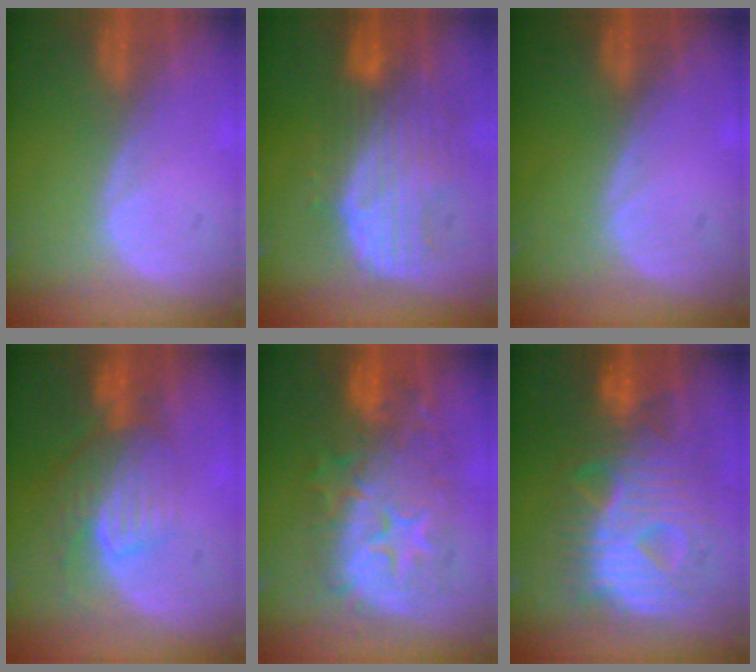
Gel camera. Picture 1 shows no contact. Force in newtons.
{"total": 10.2, "press": 8.9, "slide": 5.1}
{"total": 0.0}
{"total": 8.1, "press": 7.2, "slide": 3.6}
{"total": 12.0, "press": 11.9, "slide": 1.2}
{"total": 12.7, "press": 12.7, "slide": 1.3}